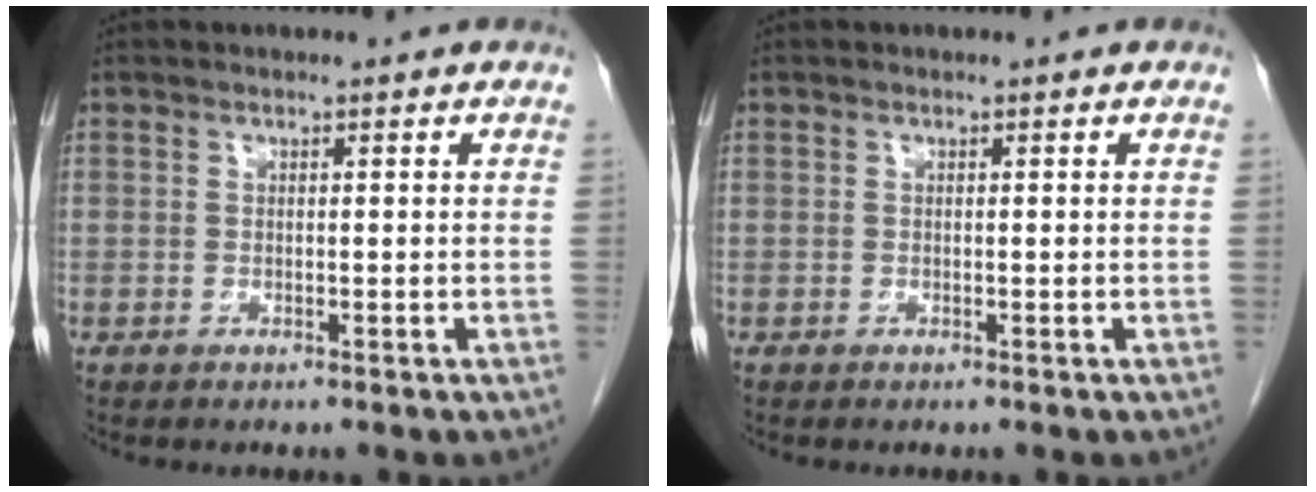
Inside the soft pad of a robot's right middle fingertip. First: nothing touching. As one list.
[{"total": 0.0}]